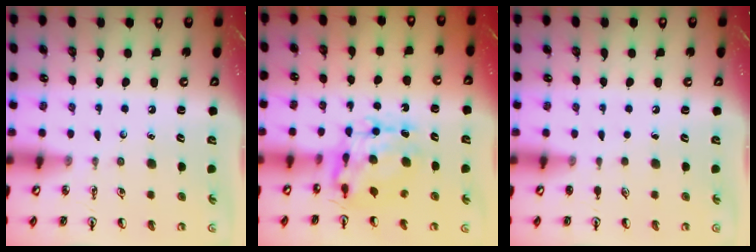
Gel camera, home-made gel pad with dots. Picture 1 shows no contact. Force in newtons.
{"total": 8.4, "press": 8.4, "slide": 0.7}
{"total": 0.0}